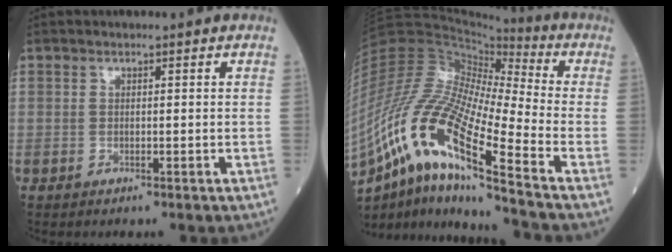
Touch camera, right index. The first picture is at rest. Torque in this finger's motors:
{"motor_torque": [1.36, -0.78, 1.05, 0.21]}